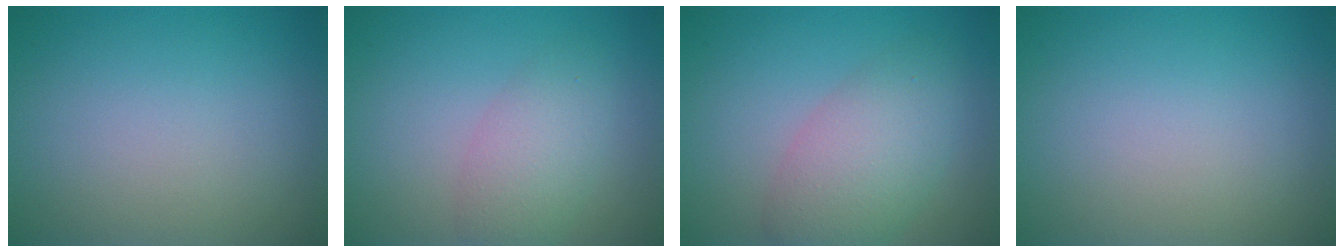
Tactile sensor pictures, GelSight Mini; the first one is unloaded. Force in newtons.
{"total": 2.3, "press": 2.3, "slide": 0.2}
{"total": 5.2, "press": 5.2, "slide": 0.3}
{"total": 0.0}